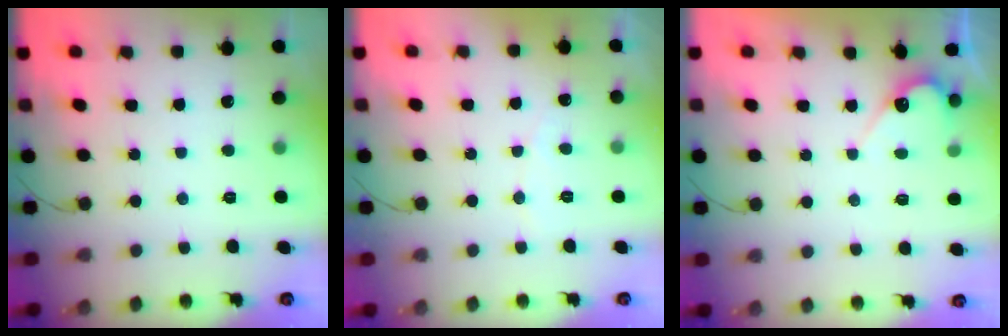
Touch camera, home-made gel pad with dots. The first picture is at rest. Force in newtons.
{"total": 2.8, "press": 2.8, "slide": 0.2}
{"total": 5.0, "press": 5.0, "slide": 0.4}